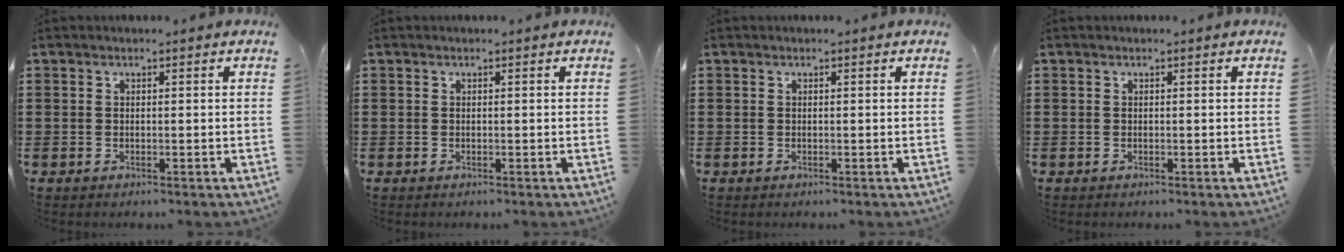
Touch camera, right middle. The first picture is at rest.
{"total": 0.0}
{"total": 0.0}
{"total": 0.0}